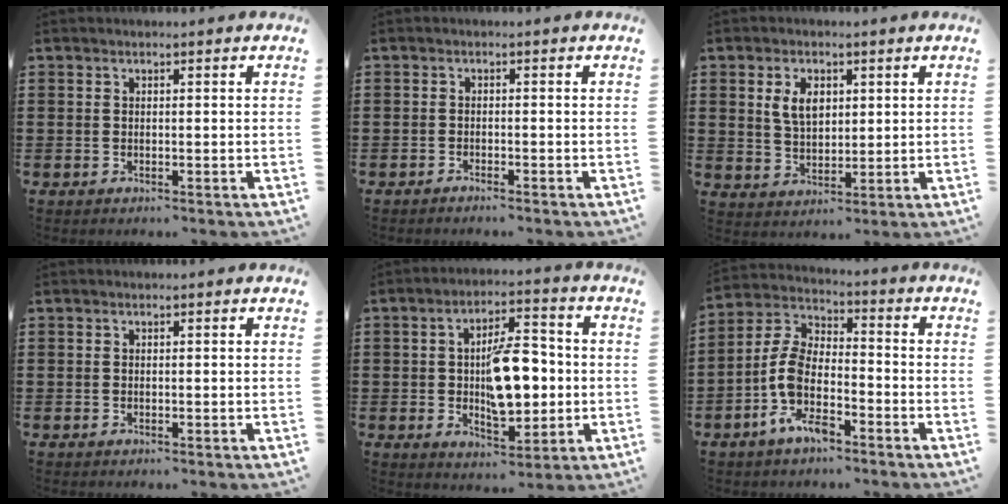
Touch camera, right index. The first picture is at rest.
{"total": 0.8, "force": [-0.8, 0.0, 0.0], "torque": [-0.003, 0.002, -0.017]}
{"total": 4.9, "force": [1.7, 3.0, 3.5], "torque": [-0.072, 0.009, 0.027]}
{"total": 0.0}
{"total": 10.9, "force": [-0.3, 5.2, 9.6], "torque": [-0.161, 0.005, -0.011]}
{"total": 9.0, "force": [-3.9, 4.4, 6.8], "torque": [-0.172, -0.011, -0.083]}